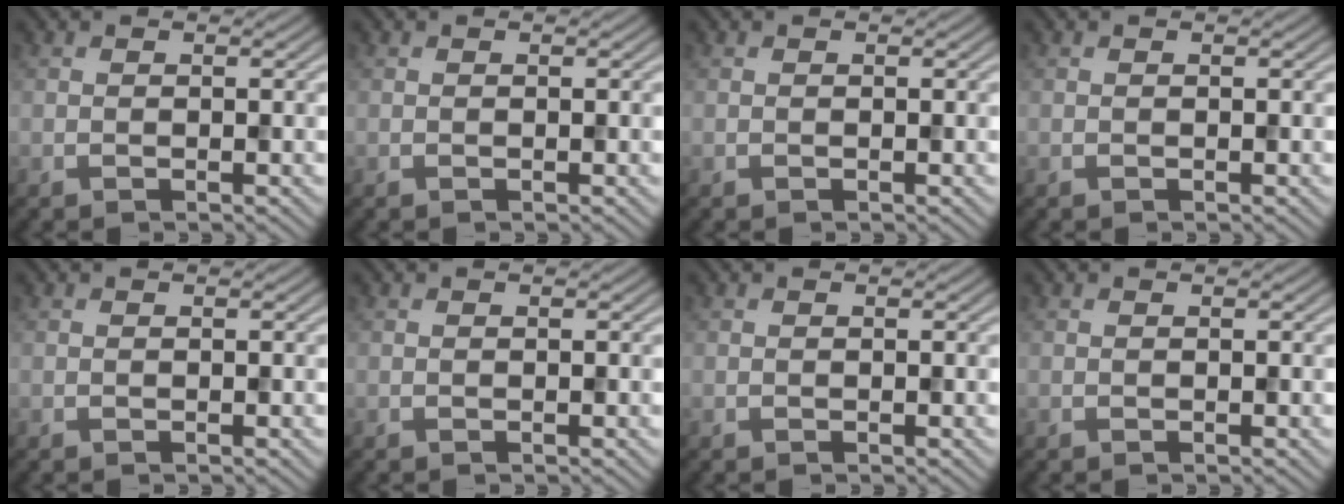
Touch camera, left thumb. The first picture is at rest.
{"total": 0.0}
{"total": 0.0}
{"total": 0.0}
{"total": 0.0}
{"total": 0.0}
{"total": 0.0}
{"total": 0.0}